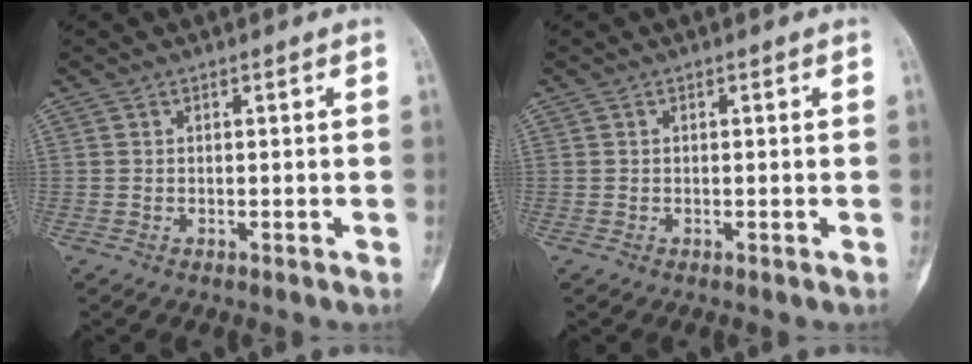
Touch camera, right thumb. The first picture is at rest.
{"total": 0.0}